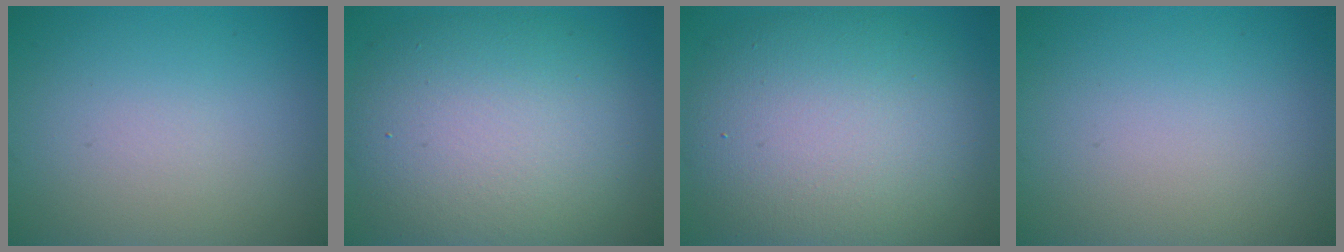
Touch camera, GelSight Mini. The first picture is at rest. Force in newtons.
{"total": 10.5, "press": 10.5, "slide": 1.1}
{"total": 11.6, "press": 11.6, "slide": 0.9}
{"total": 0.0}